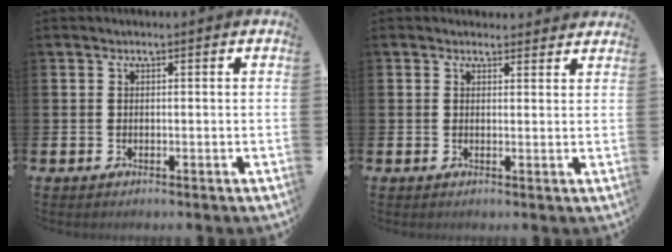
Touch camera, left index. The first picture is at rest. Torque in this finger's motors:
{"motor_torque": [0.93, -1.21, 0.05, 0.00]}